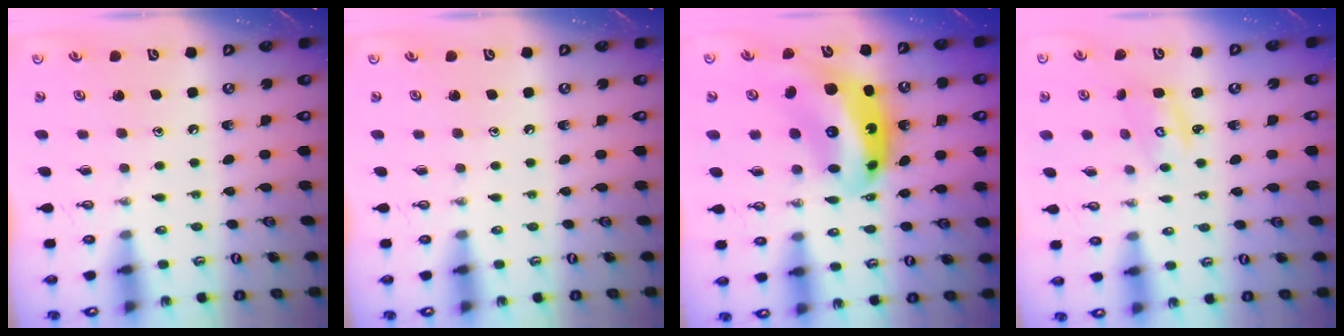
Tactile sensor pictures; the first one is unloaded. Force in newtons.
{"total": 0.0}
{"total": 14.0, "press": 14.0, "slide": 1.5}
{"total": 2.9, "press": 2.9, "slide": 0.4}